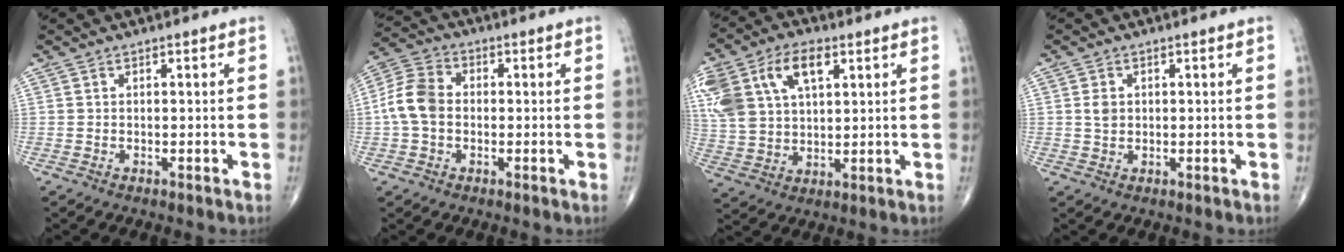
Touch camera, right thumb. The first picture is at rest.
{"total": 8.3, "force": [-0.5, 6.2, 5.5], "torque": [-0.108, 0.024, -0.022]}
{"total": 18.1, "force": [7.2, 10.9, 12.4], "torque": [-0.270, 0.013, 0.137]}
{"total": 2.3, "force": [0.4, 1.8, 1.4], "torque": [-0.020, -0.001, 0.009]}